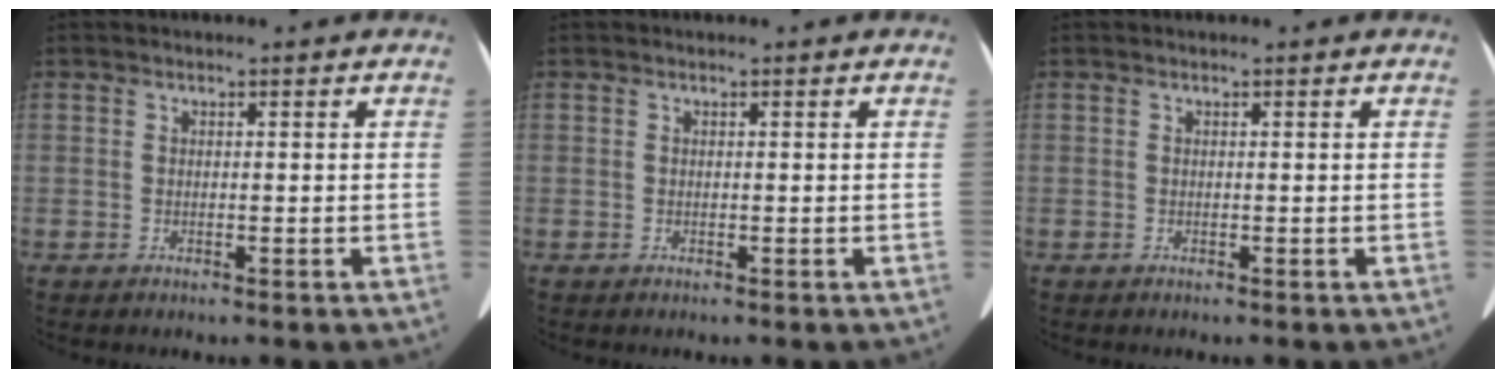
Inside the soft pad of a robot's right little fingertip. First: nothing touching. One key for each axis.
{"total": 0.0}
{"total": 0.0}